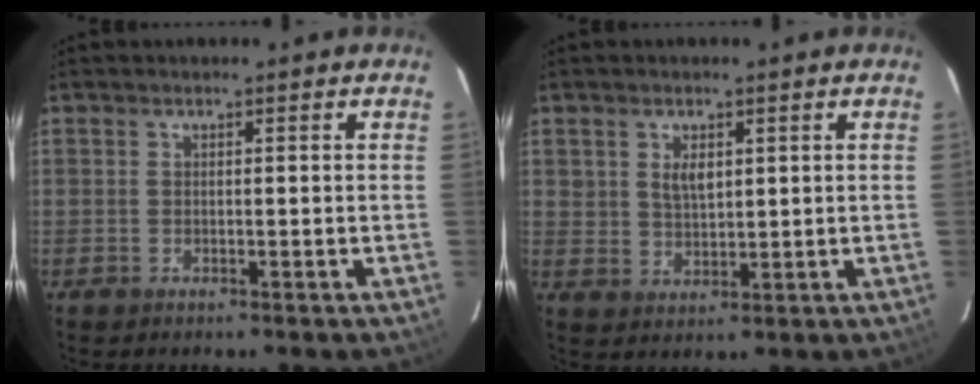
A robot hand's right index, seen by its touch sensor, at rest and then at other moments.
{"total": 3.9, "force": [1.5, 2.6, 2.5], "torque": [-0.042, 0.002, 0.033]}